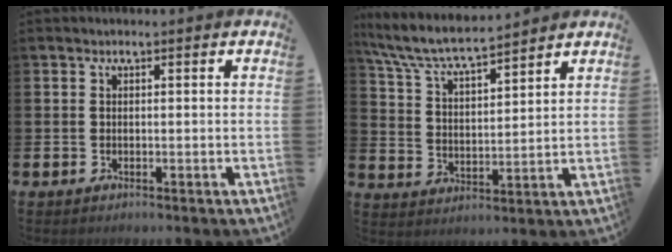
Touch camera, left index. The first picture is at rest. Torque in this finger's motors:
{"motor_torque": [1.00, -1.14, 0.39, 0.21]}